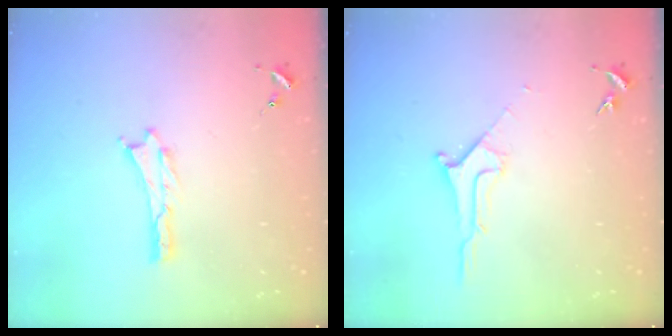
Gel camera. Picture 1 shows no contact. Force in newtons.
{"total": 1.8, "press": 1.7, "slide": 0.2}